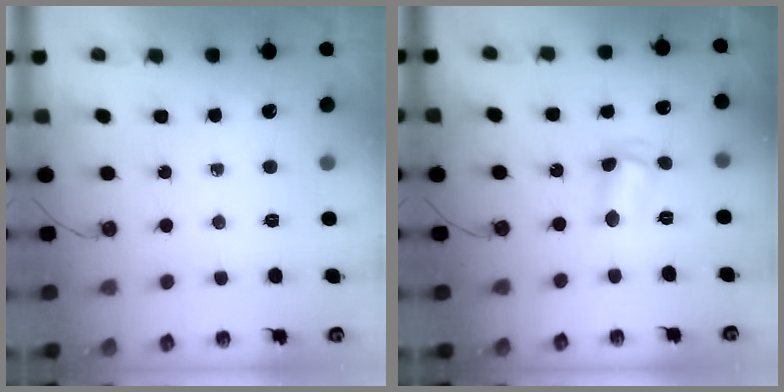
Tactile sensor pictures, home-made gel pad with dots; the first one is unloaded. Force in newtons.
{"total": 5.3, "press": 5.2, "slide": 1.3}